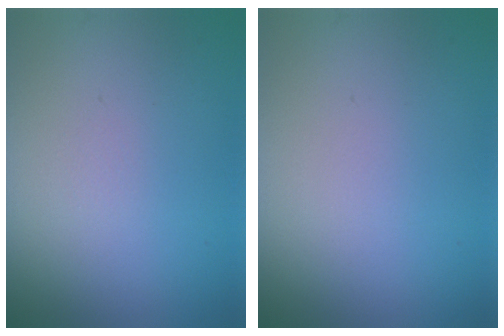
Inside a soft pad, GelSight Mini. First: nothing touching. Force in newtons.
{"total": 0.0}